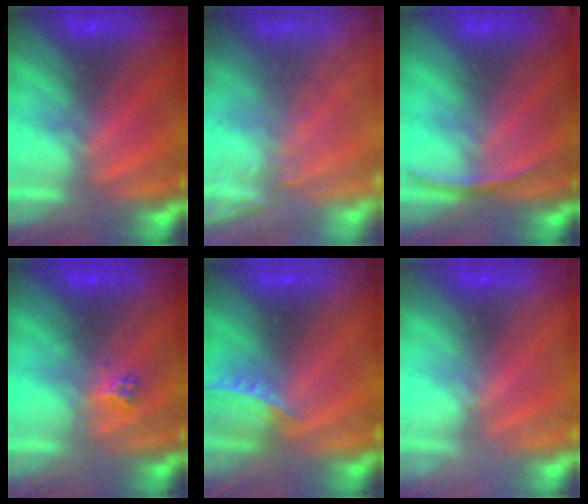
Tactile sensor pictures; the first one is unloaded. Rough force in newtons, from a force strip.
{"total": 6.1}
{"total": 2.8}
{"total": 2.2}
{"total": 5.8}
{"total": 2.3}